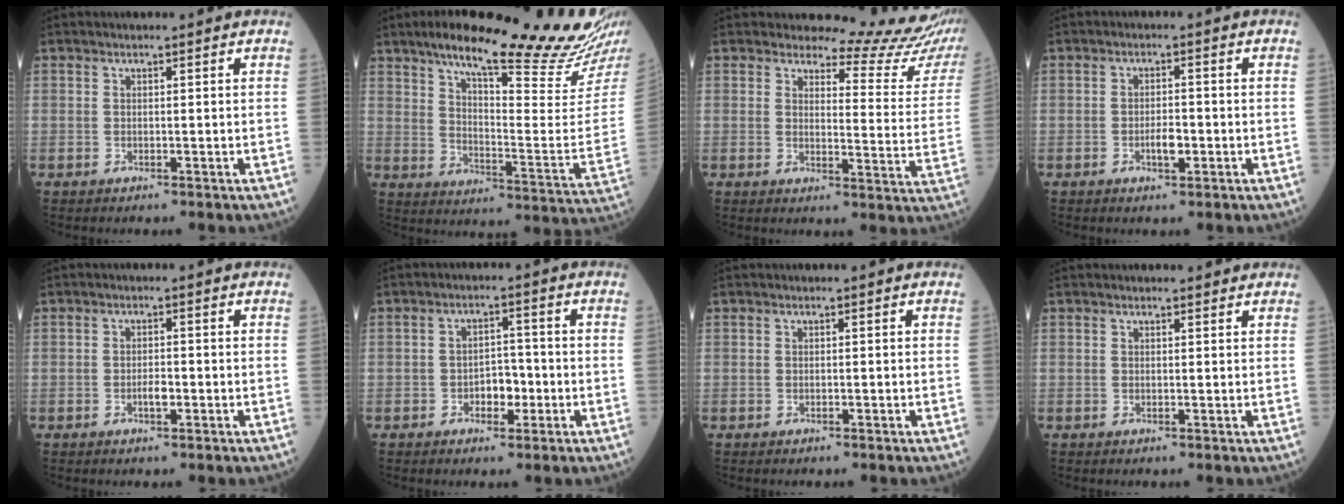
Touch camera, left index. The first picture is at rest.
{"total": 25.1, "force": [20.2, 0.7, 14.8], "torque": [-0.215, -0.054, 0.269]}
{"total": 14.9, "force": [14.8, 0.7, 1.9], "torque": [-0.003, -0.133, 0.137]}
{"total": 2.7, "force": [-1.1, 0.9, 2.3], "torque": [-0.040, -0.001, -0.019]}
{"total": 1.9, "force": [-0.9, 0.6, 1.5], "torque": [-0.025, 0.000, -0.017]}
{"total": 3.9, "force": [-1.6, 2.2, 2.8], "torque": [-0.037, 0.005, -0.028]}
{"total": 0.0}
{"total": 2.1, "force": [2.0, 0.5, 0.4], "torque": [-0.007, 0.004, 0.018]}